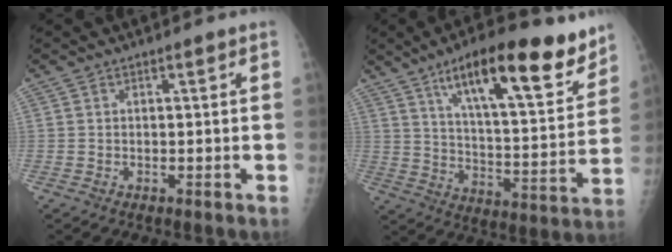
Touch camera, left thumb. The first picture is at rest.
{"total": 22.5, "force": [13.8, 6.6, 16.4], "torque": [-0.221, -0.052, 0.219]}